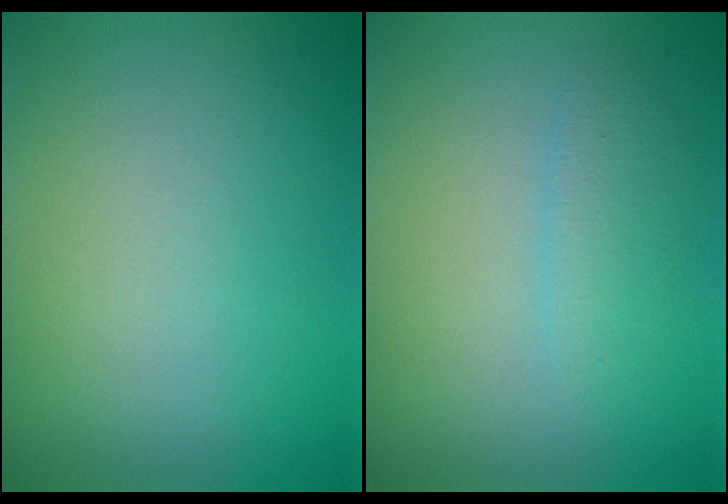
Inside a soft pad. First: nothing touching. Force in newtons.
{"total": 1.5, "press": 1.5, "slide": 0.0}